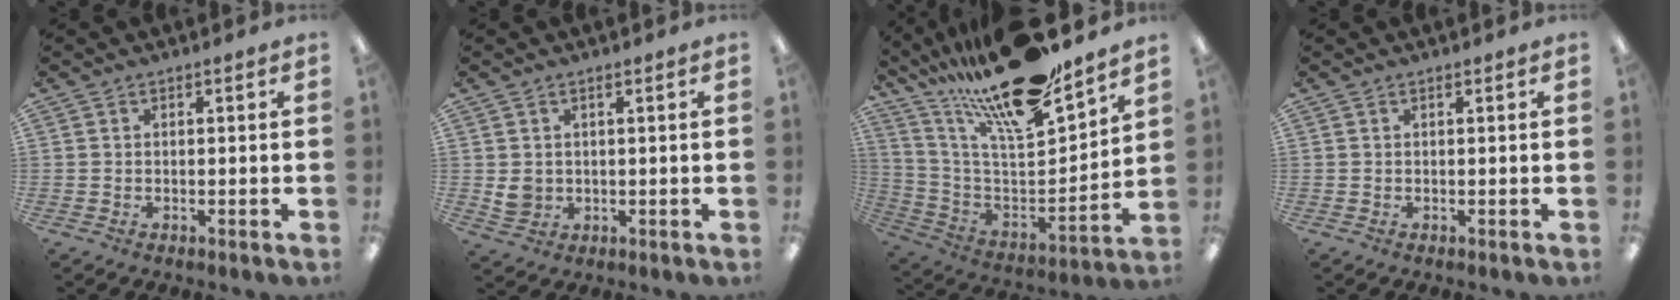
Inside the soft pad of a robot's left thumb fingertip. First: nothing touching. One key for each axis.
{"total": 3.4, "fx": 1.1, "fy": 2.9, "fz": 1.4, "tx": -0.023, "ty": 0.001, "tz": 0.020}
{"total": 22.5, "fx": 18.7, "fy": 4.4, "fz": 11.7, "tx": -0.199, "ty": -0.134, "tz": 0.312}
{"total": 0.0}